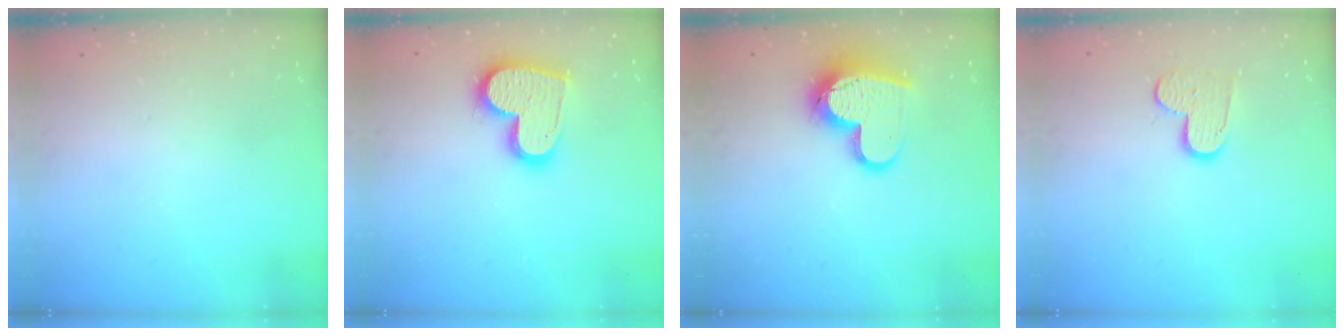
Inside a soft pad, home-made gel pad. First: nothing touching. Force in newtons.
{"total": 16.9, "press": 16.9, "slide": 1.5}
{"total": 15.0, "press": 15.0, "slide": 1.0}
{"total": 9.1, "press": 9.1, "slide": 0.7}